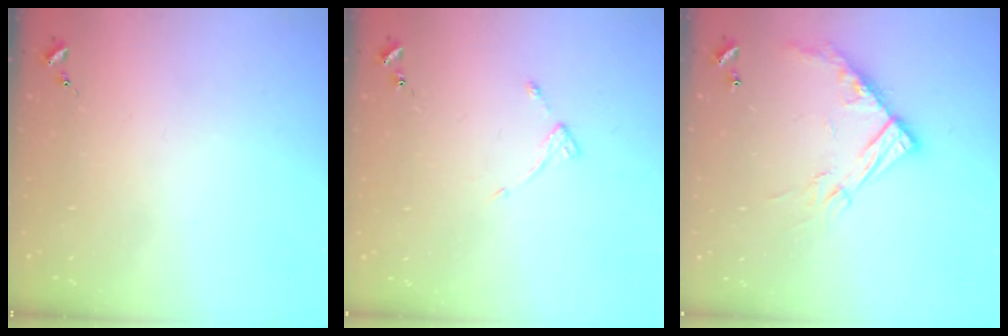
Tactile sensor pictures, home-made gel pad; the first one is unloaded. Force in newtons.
{"total": 4.8, "press": 4.7, "slide": 0.5}
{"total": 14.3, "press": 14.3, "slide": 1.0}